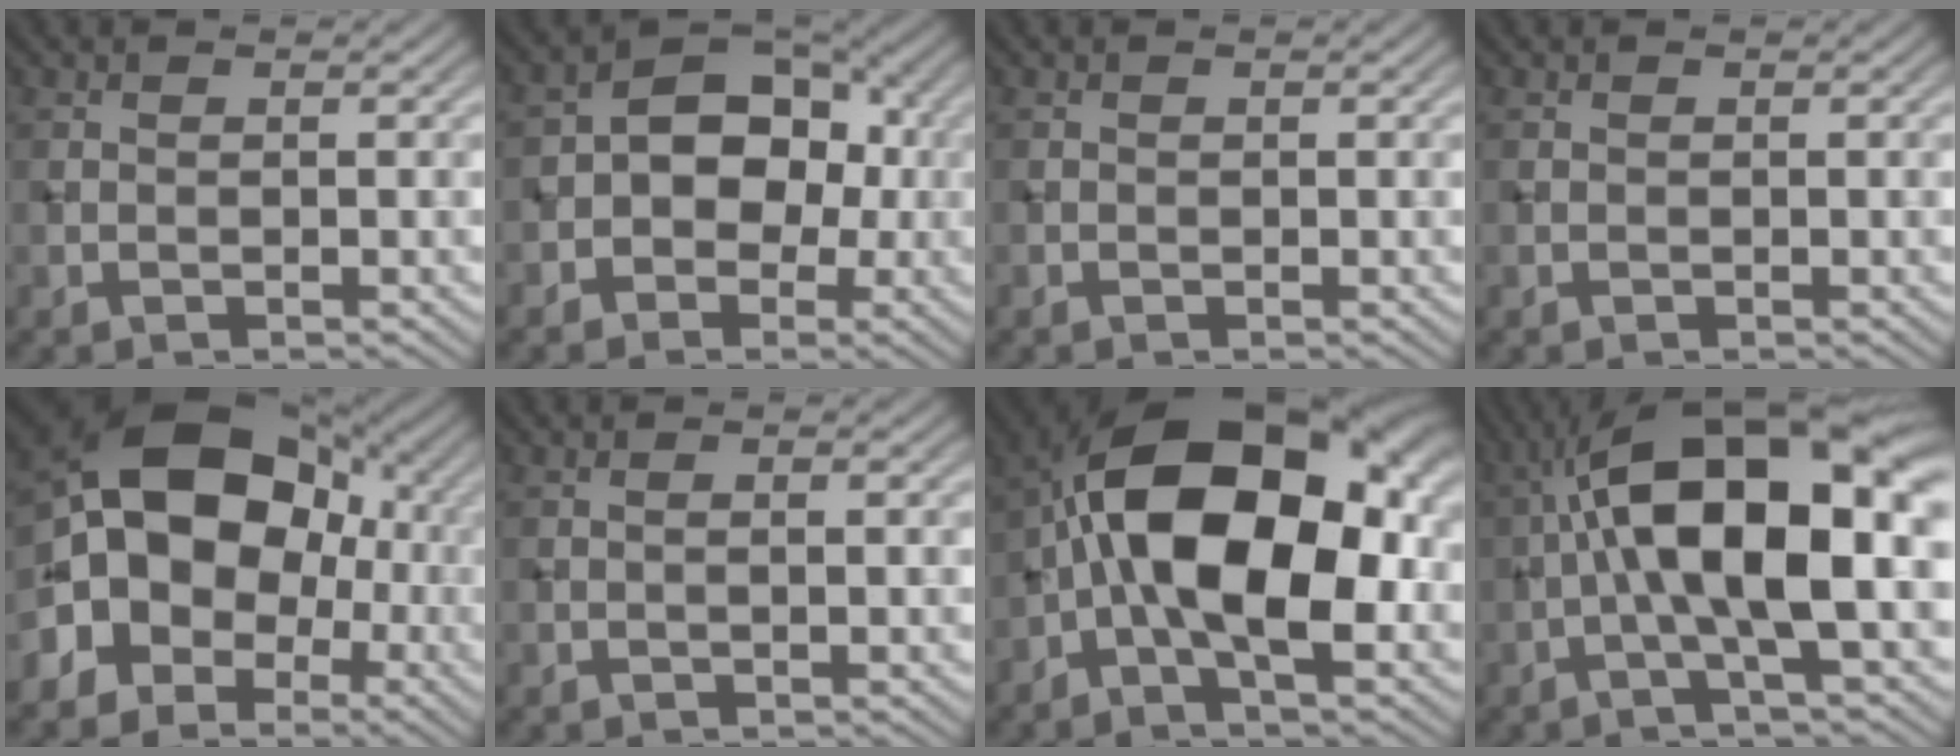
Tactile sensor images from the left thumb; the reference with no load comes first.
{"total": 8.1, "force": [-1.0, 5.9, 5.5], "torque": [-0.056, 0.012, -0.032]}
{"total": 0.0}
{"total": 0.0}
{"total": 15.5, "force": [-1.1, 11.5, 10.4], "torque": [-0.178, 0.010, -0.047]}
{"total": 1.3, "force": [-0.2, 0.1, 1.3], "torque": [-0.021, 0.001, -0.004]}
{"total": 16.9, "force": [-0.2, 8.5, 14.6], "torque": [-0.240, 0.034, -0.025]}
{"total": 15.0, "force": [0.1, 4.4, 14.3], "torque": [-0.226, 0.029, -0.010]}